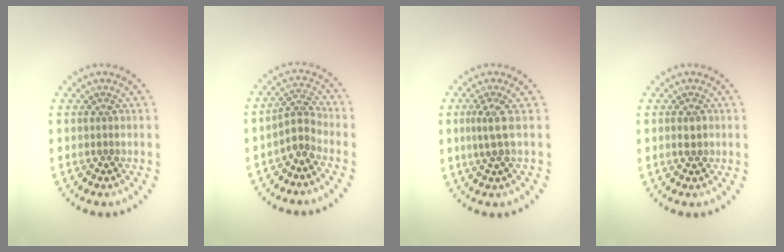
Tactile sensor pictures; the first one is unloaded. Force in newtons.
{"total": 2.2, "press": 1.7, "slide": 1.4}
{"total": 2.1, "press": 1.4, "slide": 1.6}
{"total": 1.0, "press": 1.0, "slide": 0.2}